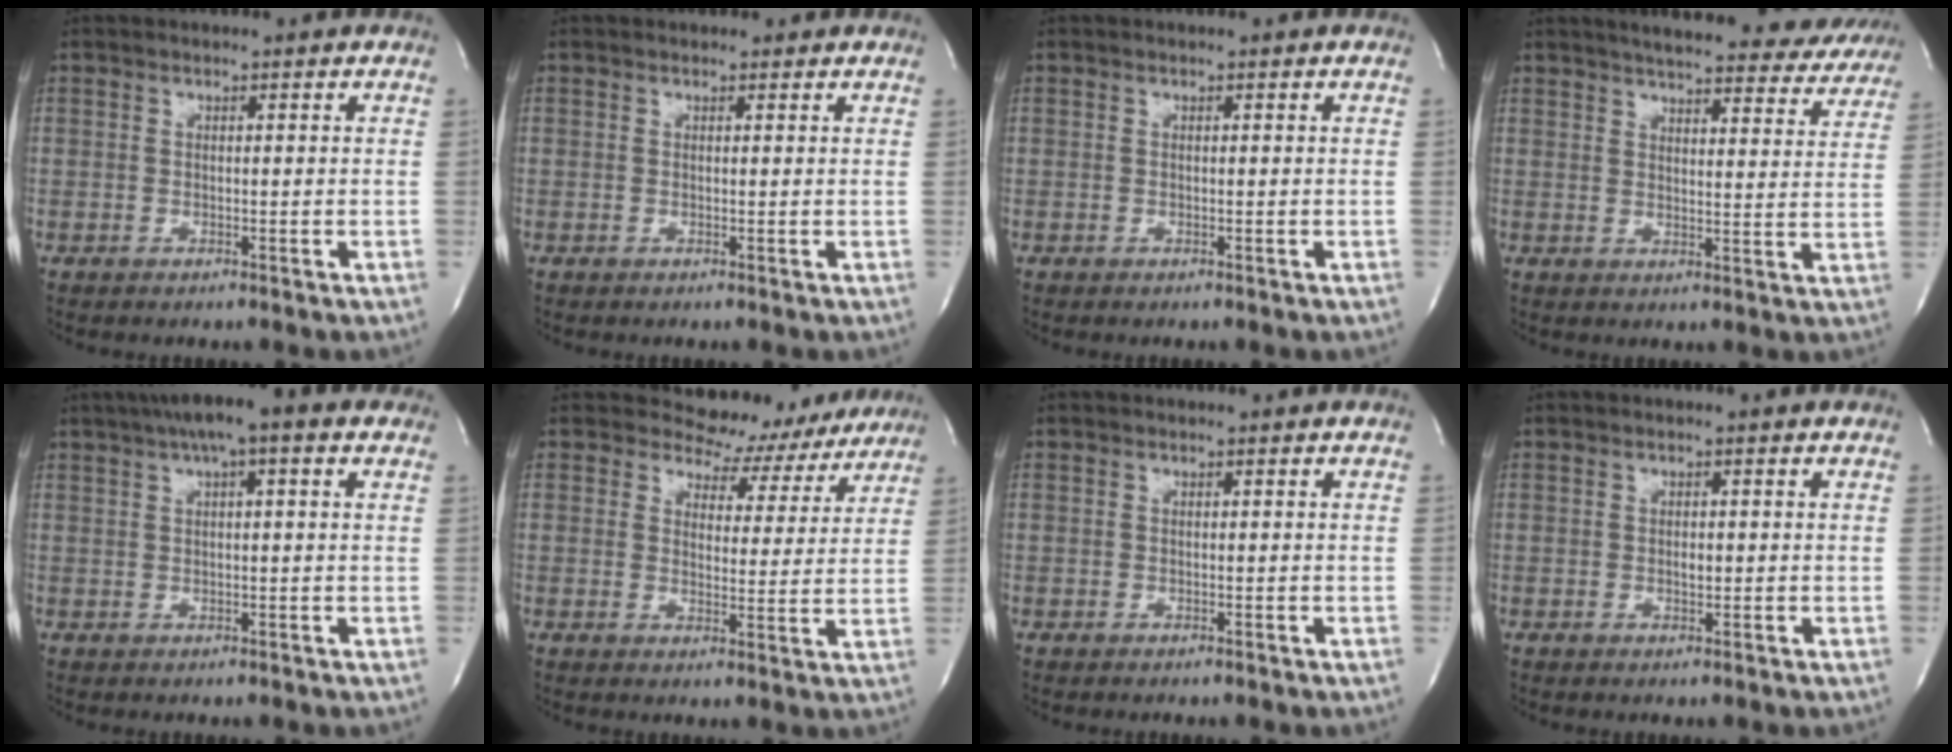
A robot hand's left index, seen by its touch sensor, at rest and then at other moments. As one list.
[{"total": 0.8, "force": [0.6, 0.6, 0.1], "torque": [-0.003, 0.008, 0.006]}, {"total": 0.0}, {"total": 22.7, "force": [20.8, 4.5, 7.8], "torque": [-0.107, -0.031, 0.241]}, {"total": 9.1, "force": [5.4, 1.9, 7.1], "torque": [-0.112, 0.039, 0.075]}, {"total": 11.0, "force": [10.1, 4.3, -0.3], "torque": [0.031, -0.009, 0.099]}, {"total": 0.0}, {"total": 1.0, "force": [0.0, 0.5, 0.9], "torque": [-0.016, 0.000, 0.001]}]